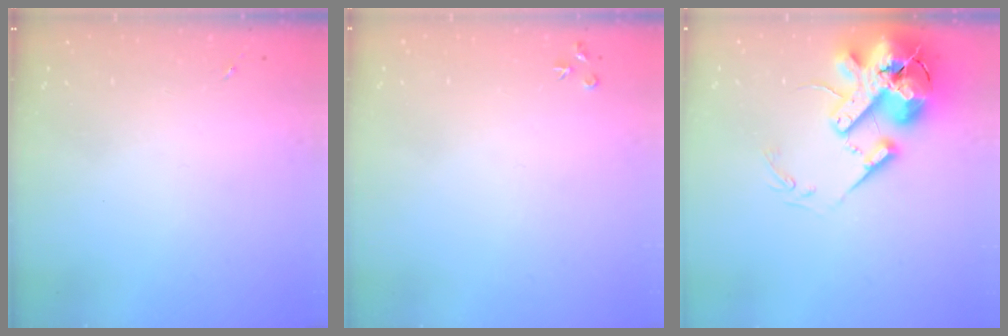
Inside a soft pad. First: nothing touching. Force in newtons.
{"total": 3.5, "press": 3.5, "slide": 0.4}
{"total": 20.9, "press": 20.6, "slide": 3.4}